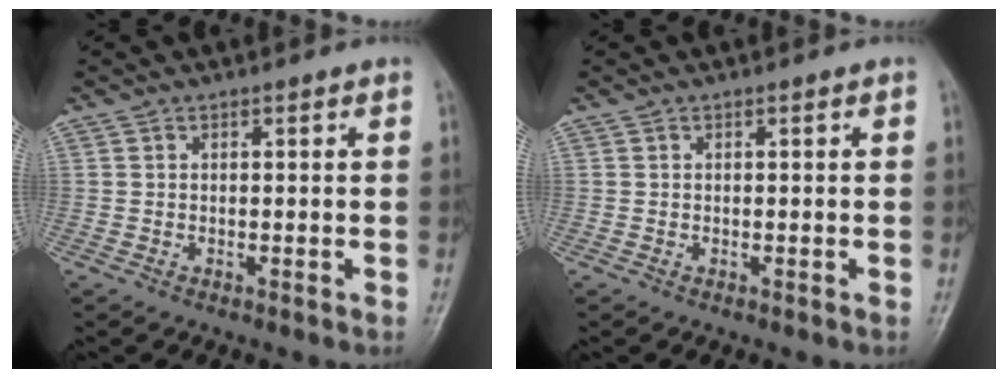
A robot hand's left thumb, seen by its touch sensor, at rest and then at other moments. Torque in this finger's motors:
{"motor_torque": [-0.10, -0.02, -0.05, 0.05, 0.00]}